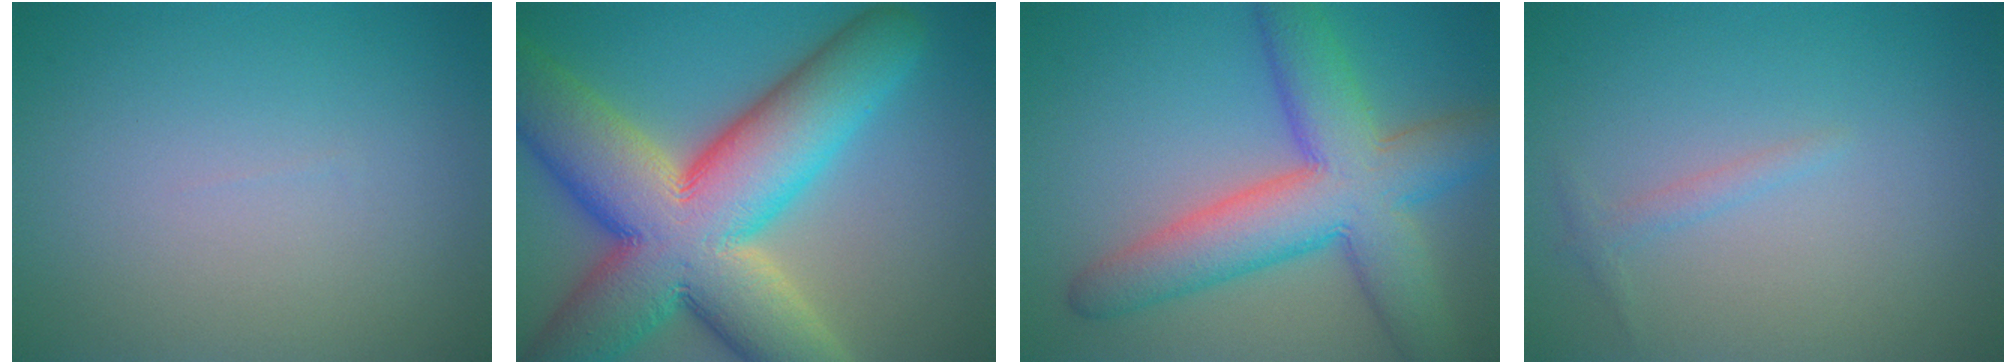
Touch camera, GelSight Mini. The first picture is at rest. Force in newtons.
{"total": 17.0, "press": 17.0, "slide": 1.0}
{"total": 9.3, "press": 9.3, "slide": 0.3}
{"total": 0.9, "press": 0.9, "slide": 0.1}